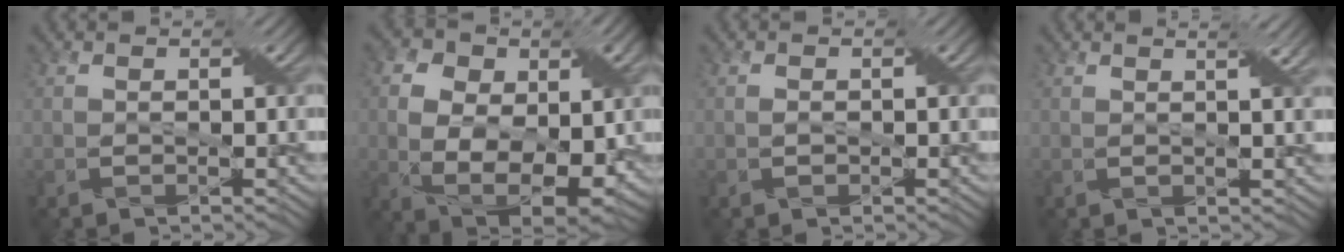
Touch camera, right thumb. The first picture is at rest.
{"total": 12.6, "force": [0.6, 8.6, 9.2], "torque": [-0.178, -0.015, 0.019]}
{"total": 0.8, "force": [-0.1, 0.6, 0.5], "torque": [-0.010, -0.001, -0.003]}
{"total": 2.8, "force": [1.5, 0.4, 2.4], "torque": [-0.035, -0.004, 0.020]}